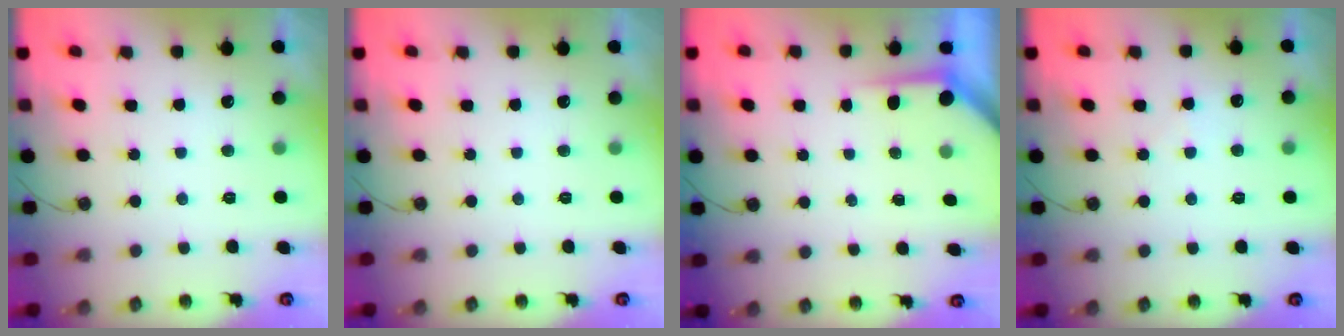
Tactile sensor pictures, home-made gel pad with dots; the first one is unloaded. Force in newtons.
{"total": 0.0}
{"total": 3.6, "press": 3.6, "slide": 0.4}
{"total": 3.2, "press": 3.1, "slide": 0.5}